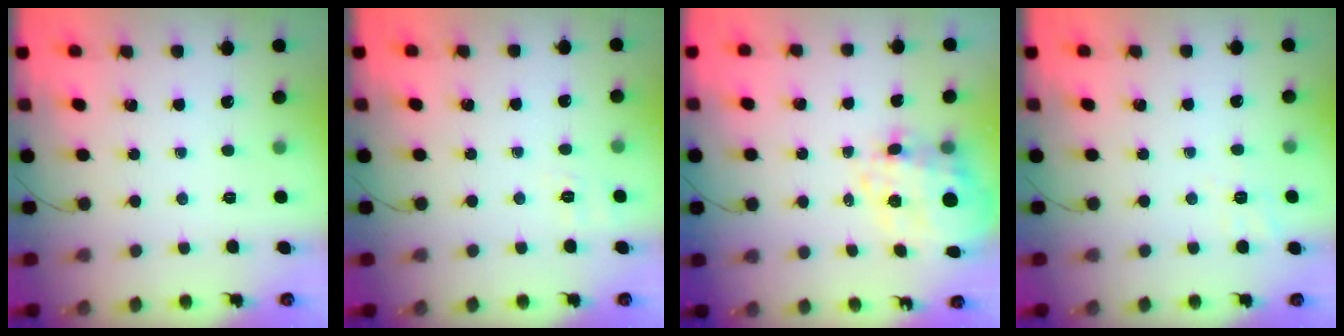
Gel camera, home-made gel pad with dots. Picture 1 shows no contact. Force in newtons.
{"total": 2.0, "press": 0.8, "slide": 1.8}
{"total": 12.2, "press": 11.9, "slide": 2.8}
{"total": 2.2, "press": 0.9, "slide": 2.0}